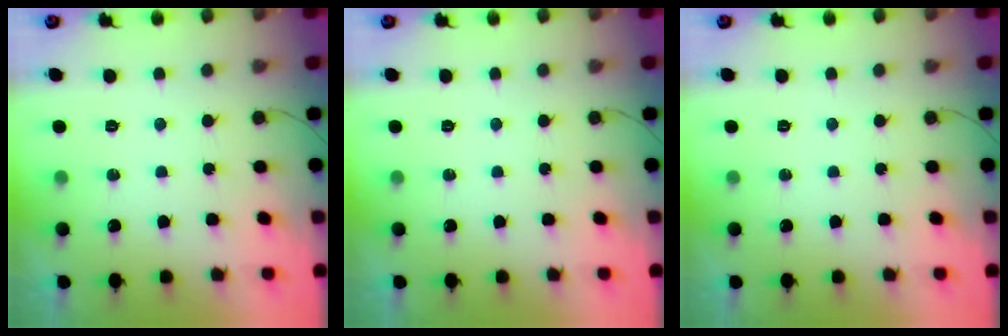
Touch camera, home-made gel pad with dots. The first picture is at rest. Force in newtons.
{"total": 0.0}
{"total": 0.0}